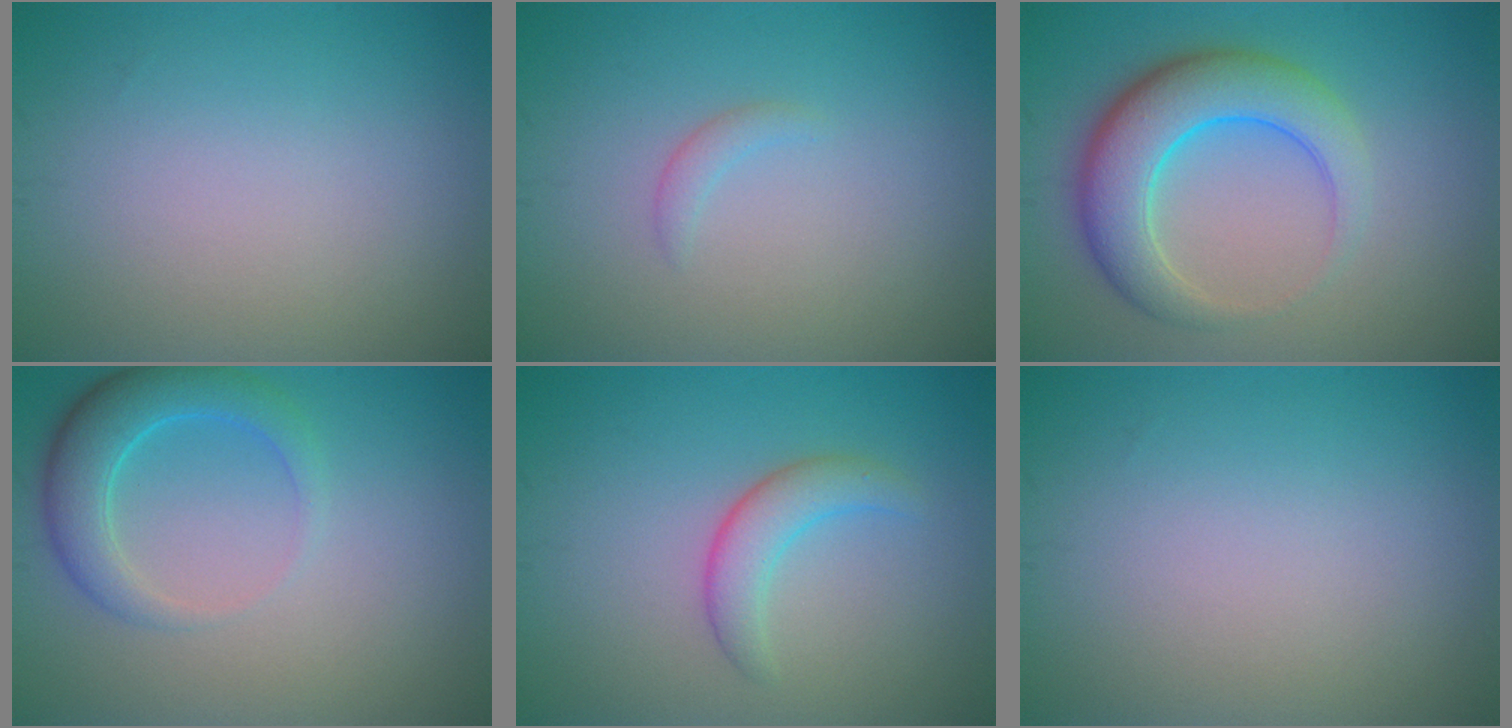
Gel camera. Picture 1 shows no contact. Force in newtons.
{"total": 0.9, "press": 0.9, "slide": 0.1}
{"total": 6.8, "press": 6.8, "slide": 0.2}
{"total": 4.2, "press": 4.2, "slide": 0.3}
{"total": 2.7, "press": 2.7, "slide": 0.1}
{"total": 0.0}